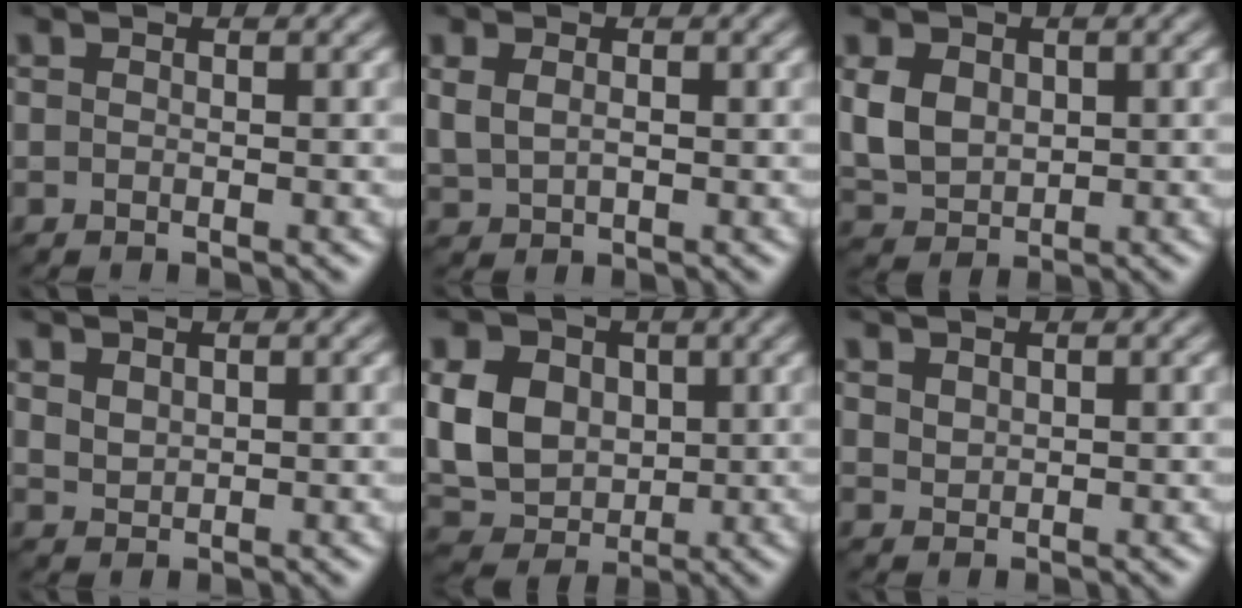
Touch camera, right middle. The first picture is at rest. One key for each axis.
{"total": 2.4, "fx": 0.6, "fy": 1.6, "fz": 1.6, "tx": -0.038, "ty": -0.004, "tz": 0.022}
{"total": 3.9, "fx": 0.7, "fy": 2.9, "fz": 2.5, "tx": -0.060, "ty": -0.003, "tz": 0.016}
{"total": 1.3, "fx": 0.8, "fy": 0.8, "fz": 0.6, "tx": -0.015, "ty": -0.001, "tz": 0.021}
{"total": 7.1, "fx": 1.0, "fy": 5.6, "fz": 4.2, "tx": -0.094, "ty": 0.002, "tz": 0.013}
{"total": 1.0, "fx": 0.7, "fy": 0.6, "fz": 0.3, "tx": -0.010, "ty": -0.002, "tz": 0.019}